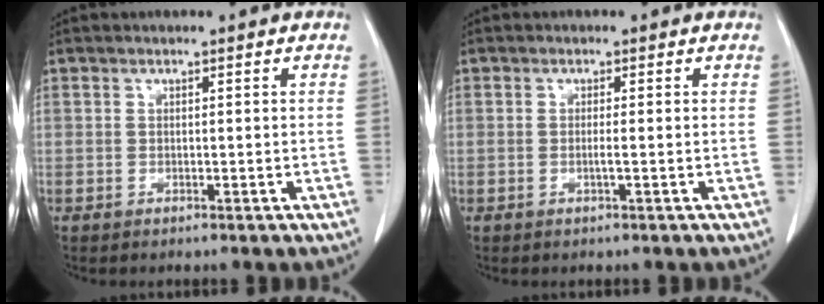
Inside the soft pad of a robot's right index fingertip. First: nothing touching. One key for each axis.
{"total": 1.1, "fx": -0.3, "fy": -0.2, "fz": 1.0, "tx": -0.020, "ty": -0.001, "tz": -0.006}